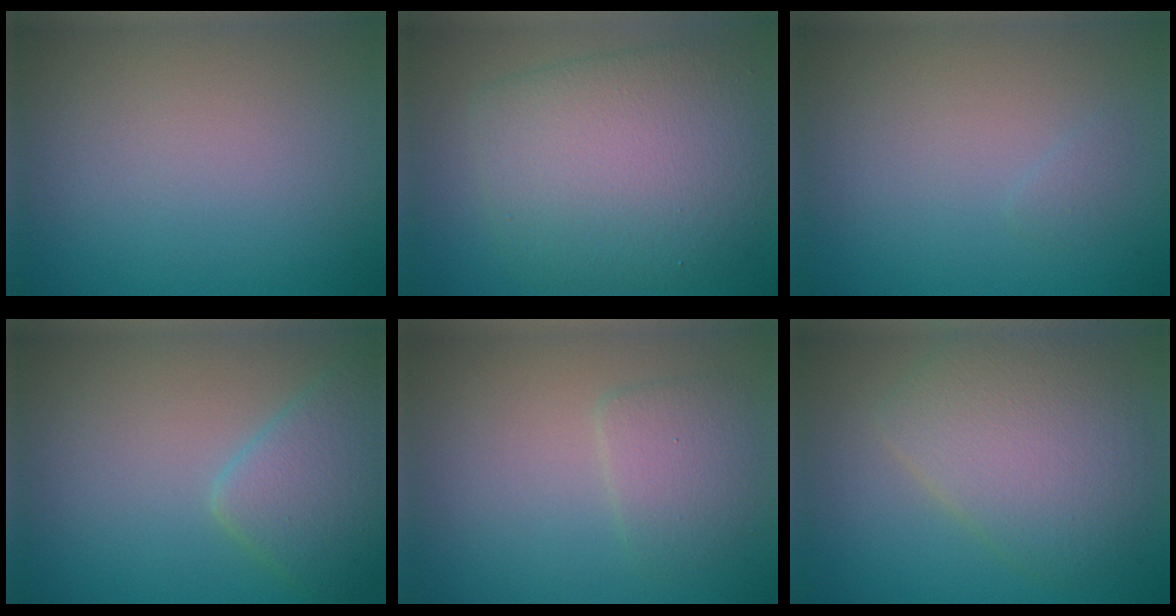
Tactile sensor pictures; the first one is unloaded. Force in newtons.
{"total": 9.0, "press": 9.0, "slide": 0.0}
{"total": 0.6, "press": 0.6, "slide": 0.1}
{"total": 4.2, "press": 4.2, "slide": 0.2}
{"total": 2.4, "press": 2.4, "slide": 0.0}
{"total": 6.4, "press": 6.4, "slide": 0.3}